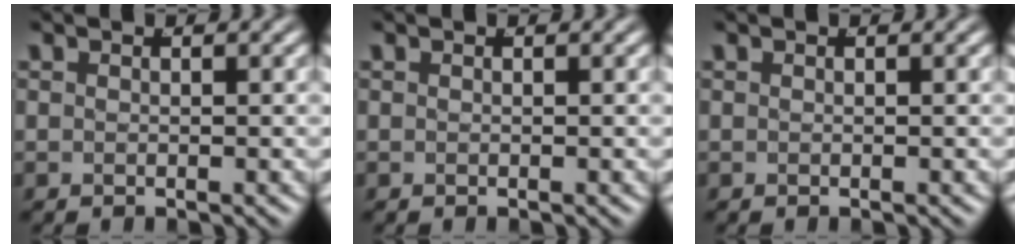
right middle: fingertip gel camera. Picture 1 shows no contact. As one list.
[{"total": 0.0}, {"total": 0.0}]